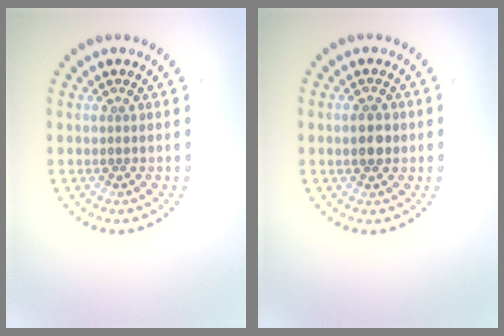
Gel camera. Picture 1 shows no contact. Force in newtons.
{"total": 2.7, "press": 2.7, "slide": 0.0}